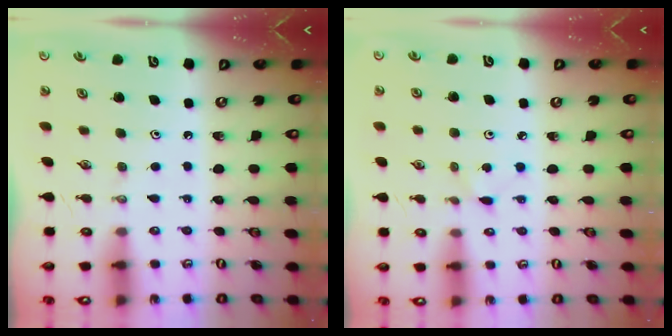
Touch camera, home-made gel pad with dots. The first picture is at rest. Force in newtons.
{"total": 2.6, "press": 2.6, "slide": 0.2}